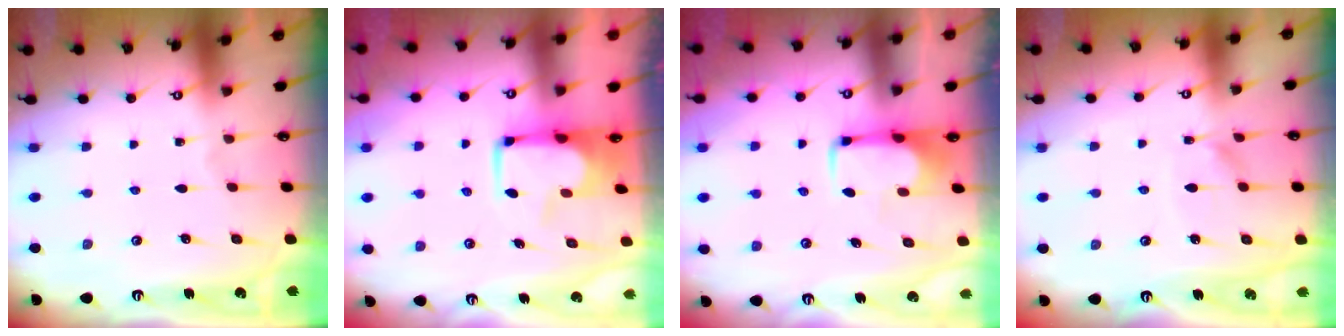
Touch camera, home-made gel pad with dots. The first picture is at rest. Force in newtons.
{"total": 2.7, "press": 2.7, "slide": 0.5}
{"total": 1.8, "press": 1.7, "slide": 0.5}
{"total": 7.5, "press": 7.5, "slide": 0.6}